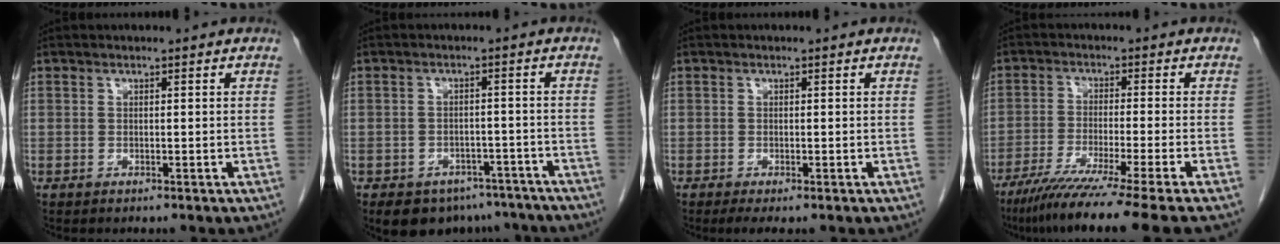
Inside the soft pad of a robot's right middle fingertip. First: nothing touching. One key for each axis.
{"total": 9.3, "fx": -7.2, "fy": 5.5, "fz": 2.2, "tx": -0.019, "ty": 0.010, "tz": -0.086}
{"total": 2.2, "fx": -1.5, "fy": 0.5, "fz": 1.5, "tx": -0.022, "ty": -0.007, "tz": -0.022}
{"total": 15.3, "fx": -12.0, "fy": -2.6, "fz": 9.0, "tx": -0.130, "ty": -0.057, "tz": -0.189}